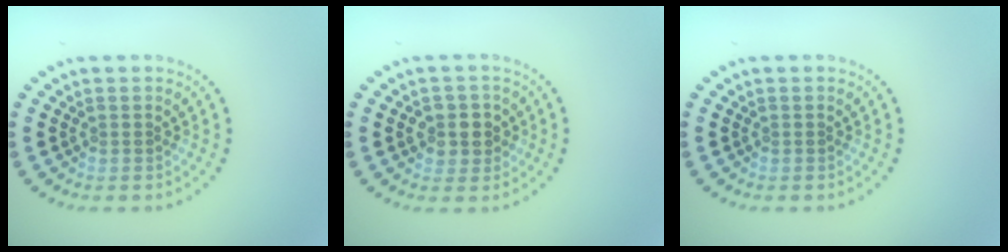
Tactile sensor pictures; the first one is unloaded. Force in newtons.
{"total": 2.6, "press": 2.4, "slide": 1.0}
{"total": 0.0}